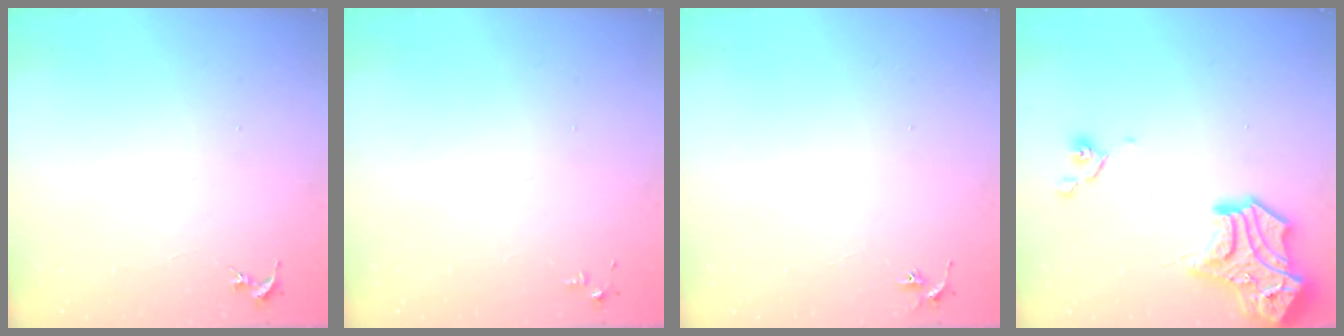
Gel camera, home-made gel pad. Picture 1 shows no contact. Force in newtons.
{"total": 2.8, "press": 2.8, "slide": 0.4}
{"total": 2.9, "press": 2.9, "slide": 0.3}
{"total": 17.6, "press": 17.4, "slide": 2.2}